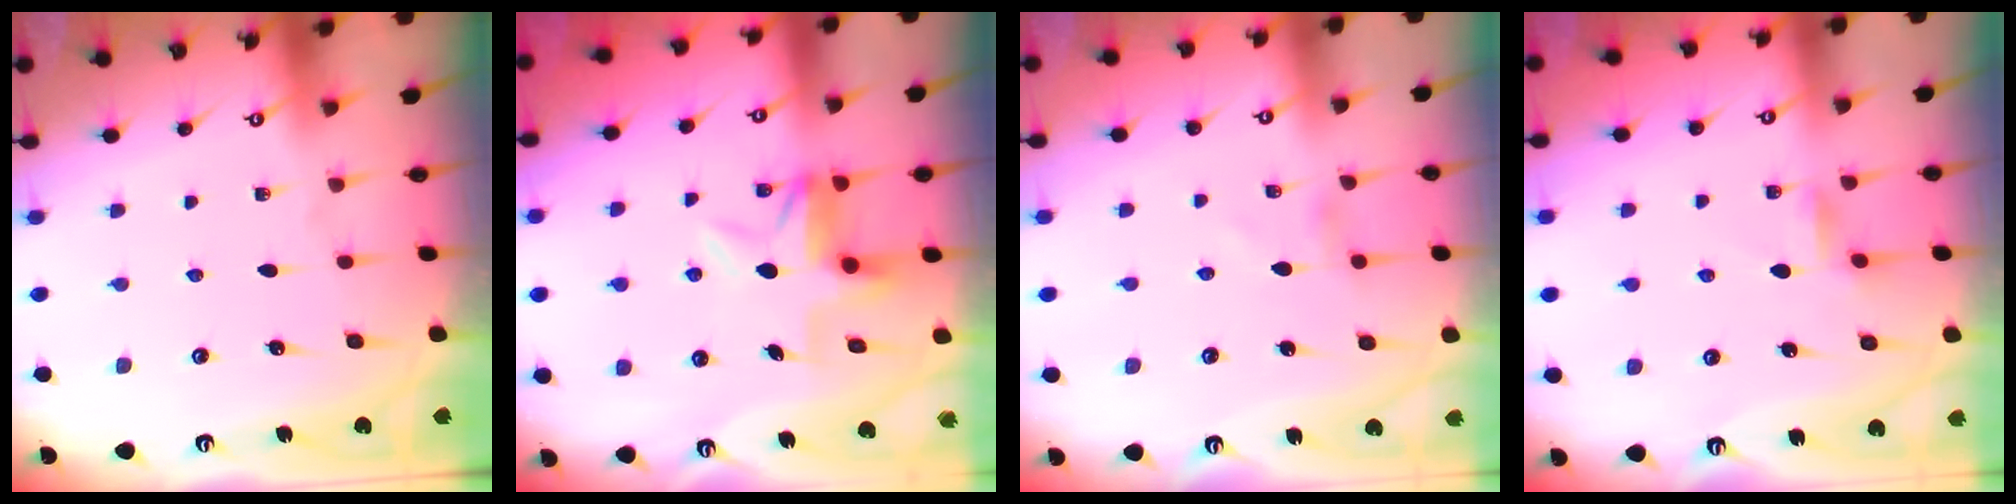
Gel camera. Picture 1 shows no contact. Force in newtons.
{"total": 5.4, "press": 5.3, "slide": 0.5}
{"total": 0.0}
{"total": 2.7, "press": 2.7, "slide": 0.5}